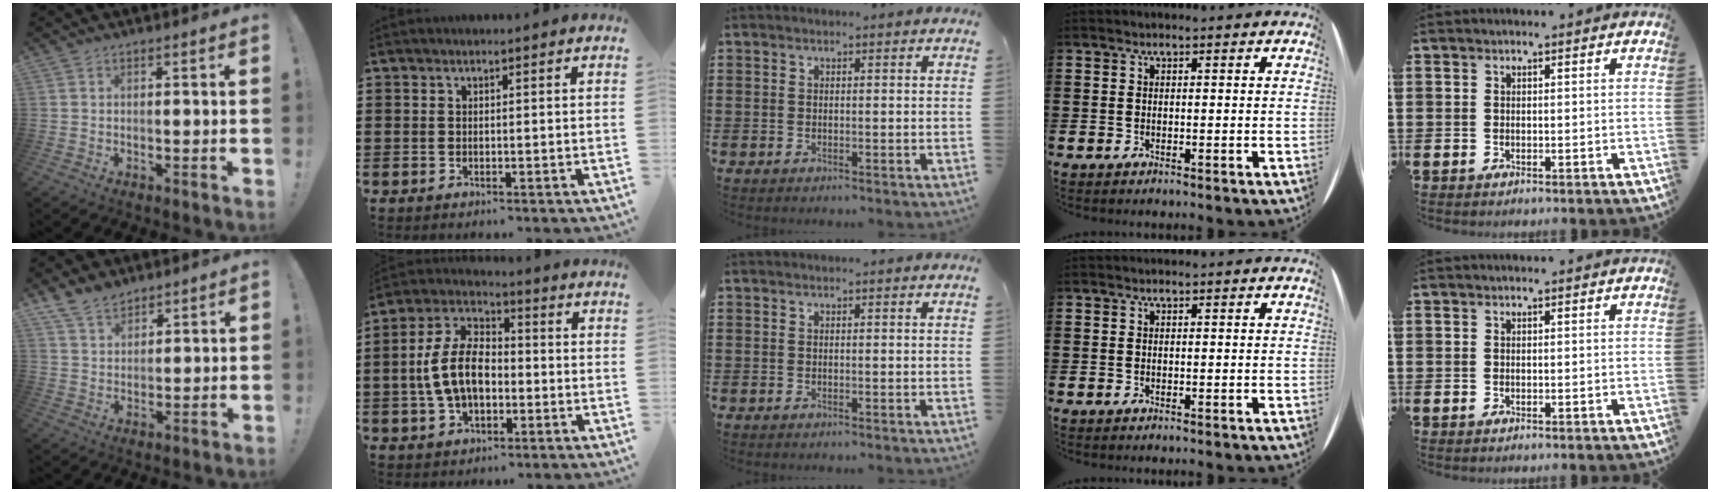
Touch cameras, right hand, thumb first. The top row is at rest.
{"thumb": {"total": 7.2, "force": [5.8, 3.6, 2.3], "torque": [-0.047, -0.032, 0.113]}, "index": {"total": 9.6, "force": [-1.4, 5.7, 7.6], "torque": [-0.186, 0.005, -0.036]}}